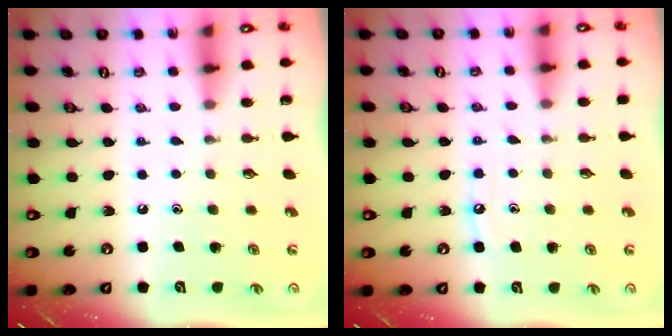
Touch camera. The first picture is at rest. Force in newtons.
{"total": 5.5, "press": 5.5, "slide": 0.7}